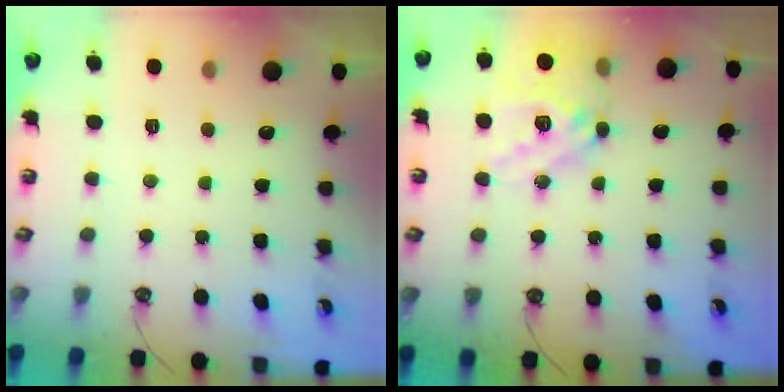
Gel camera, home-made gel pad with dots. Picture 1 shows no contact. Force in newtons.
{"total": 17.8, "press": 17.7, "slide": 1.7}